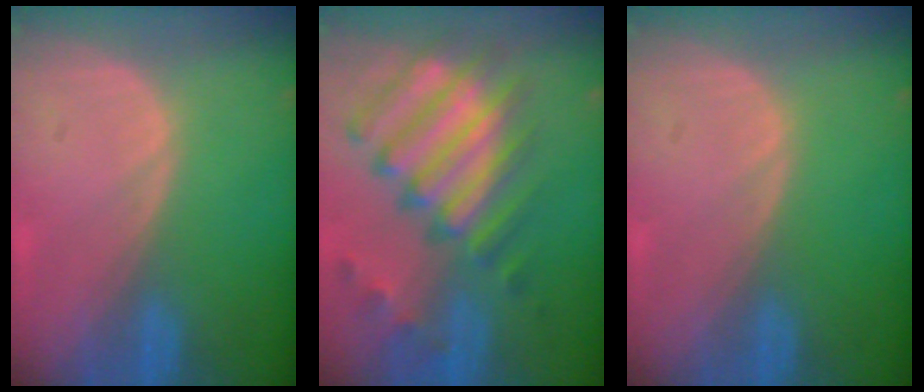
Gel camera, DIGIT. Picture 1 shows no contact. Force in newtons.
{"total": 12.2, "press": 10.4, "slide": 6.3}
{"total": 0.0}